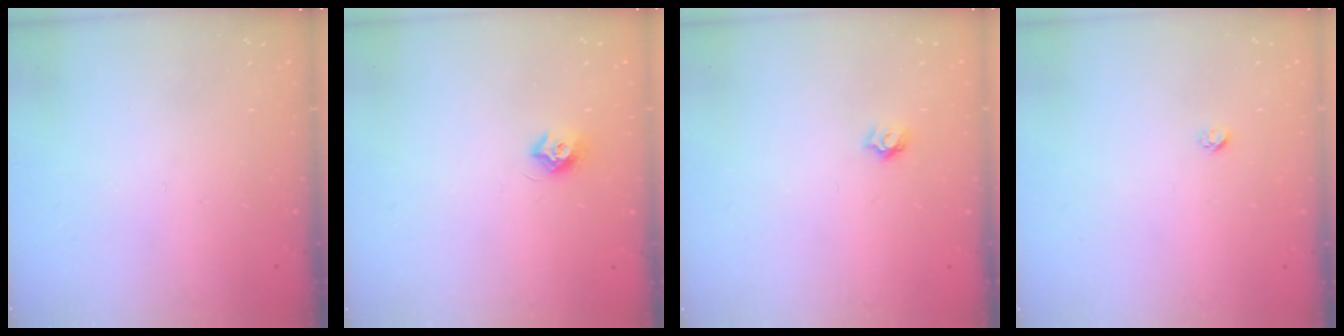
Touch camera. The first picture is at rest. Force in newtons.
{"total": 7.3, "press": 7.3, "slide": 0.6}
{"total": 4.2, "press": 4.2, "slide": 0.4}
{"total": 1.9, "press": 1.9, "slide": 0.1}